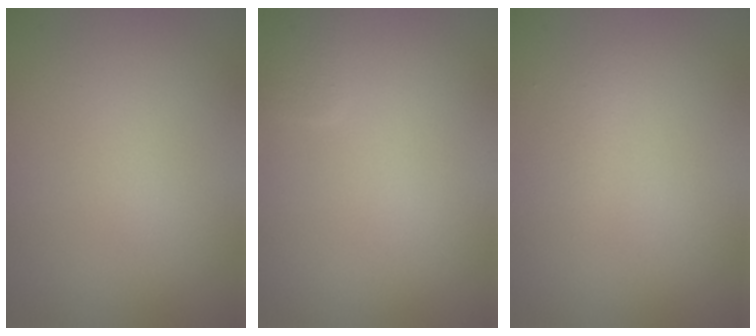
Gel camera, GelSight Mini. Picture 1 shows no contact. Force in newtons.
{"total": 0.9, "press": 0.9, "slide": 0.1}
{"total": 0.9, "press": 0.9, "slide": 0.1}